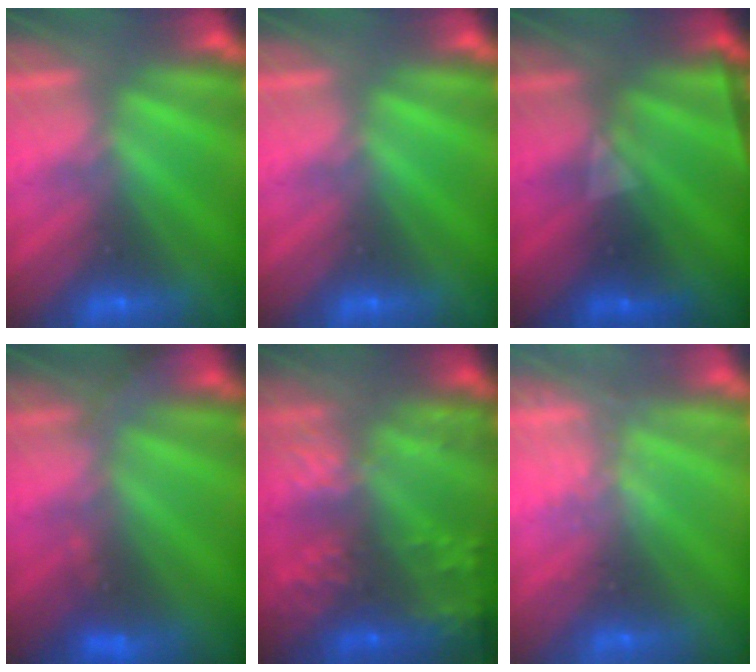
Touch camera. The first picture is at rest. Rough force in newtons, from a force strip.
{"total": 0.0}
{"total": 2.3}
{"total": 2.8}
{"total": 7.7}
{"total": 2.2}